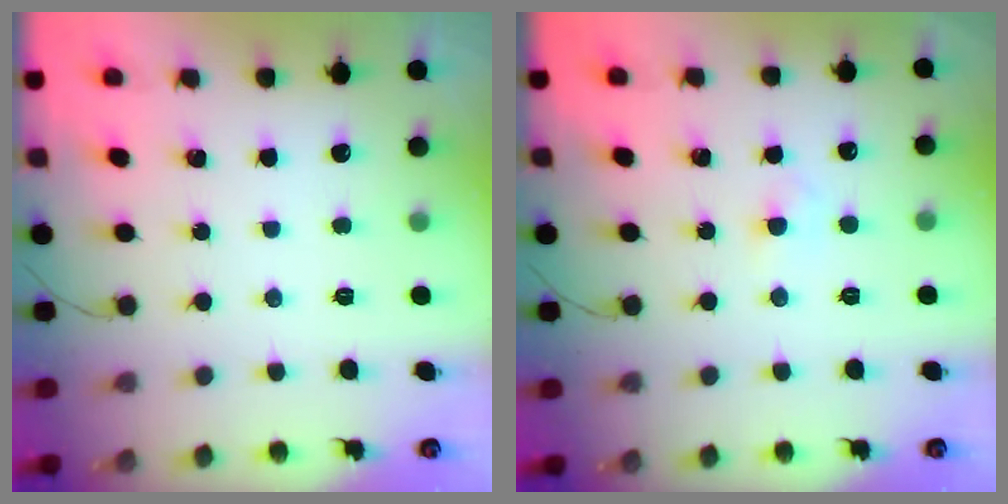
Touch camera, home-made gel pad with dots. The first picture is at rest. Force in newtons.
{"total": 1.9, "press": 1.8, "slide": 0.8}